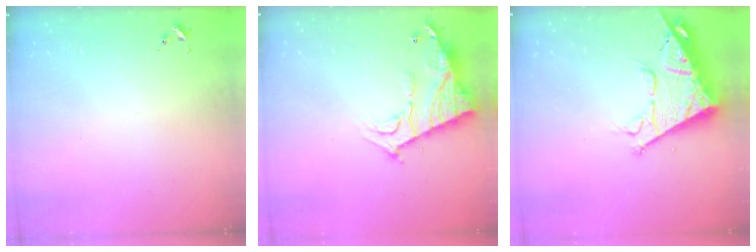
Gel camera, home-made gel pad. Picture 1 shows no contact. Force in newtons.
{"total": 11.7, "press": 11.6, "slide": 0.8}
{"total": 13.9, "press": 13.8, "slide": 1.4}